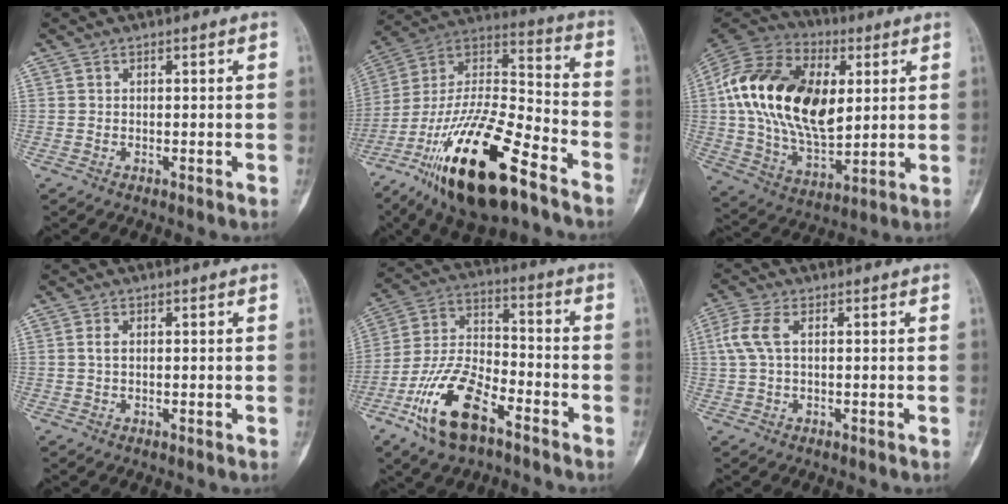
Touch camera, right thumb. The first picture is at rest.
{"total": 26.5, "force": [-15.6, 8.6, 19.6], "torque": [-0.382, 0.061, -0.275]}
{"total": 27.6, "force": [4.8, 16.6, 21.5], "torque": [-0.400, -0.007, 0.080]}
{"total": 1.3, "force": [0.2, 0.7, 1.1], "torque": [-0.019, 0.003, 0.005]}
{"total": 15.9, "force": [-8.7, 7.1, 11.2], "torque": [-0.214, 0.052, -0.168]}
{"total": 5.0, "force": [1.0, 2.4, 4.2], "torque": [-0.122, 0.016, 0.018]}